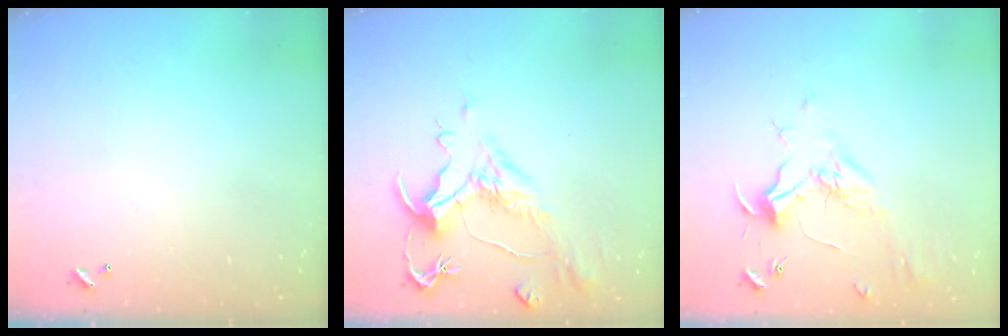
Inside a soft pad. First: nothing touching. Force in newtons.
{"total": 1.6, "press": 0.7, "slide": 1.4}
{"total": 2.0, "press": 1.9, "slide": 0.7}